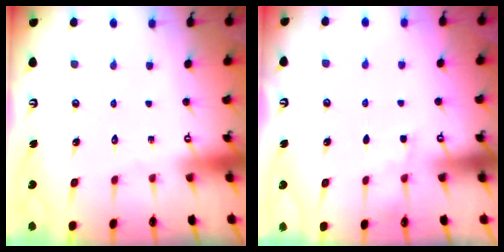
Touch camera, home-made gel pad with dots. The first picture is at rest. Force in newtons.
{"total": 4.0, "press": 4.0, "slide": 0.5}